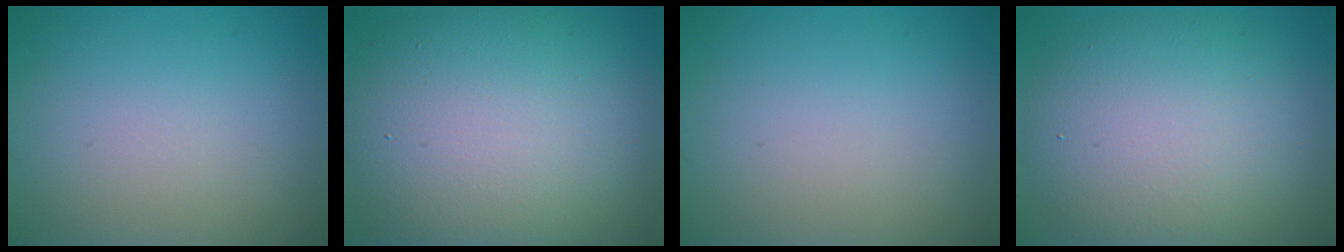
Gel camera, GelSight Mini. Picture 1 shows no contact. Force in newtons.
{"total": 13.1, "press": 13.1, "slide": 0.6}
{"total": 0.0}
{"total": 10.0, "press": 10.0, "slide": 0.3}